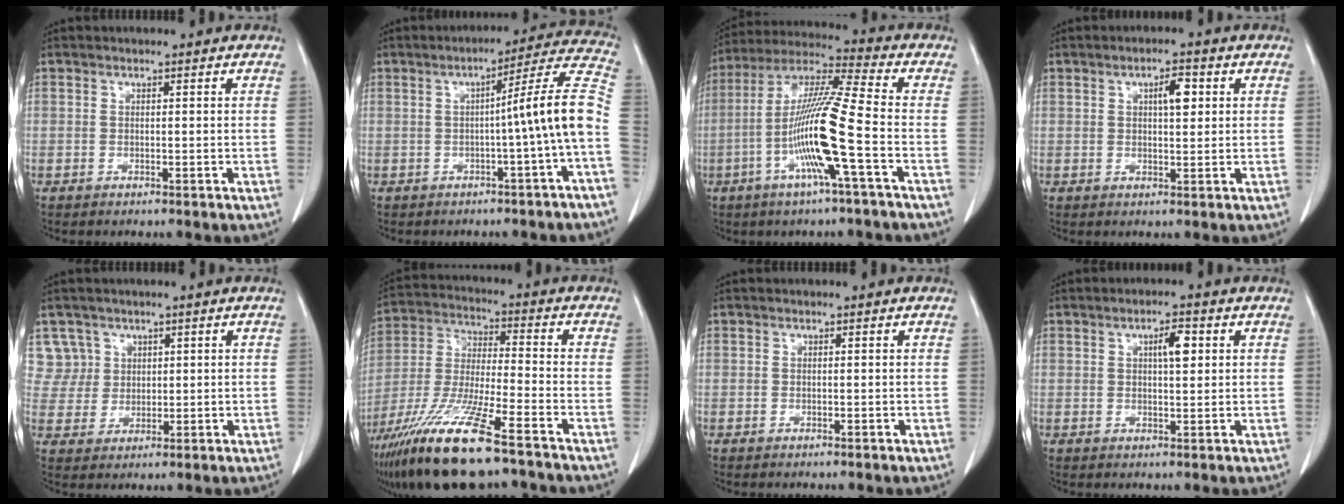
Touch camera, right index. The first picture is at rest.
{"total": 10.5, "force": [-1.6, -1.8, 10.2], "torque": [-0.127, 0.024, -0.027]}
{"total": 14.4, "force": [-4.1, -0.8, 13.8], "torque": [-0.272, -0.002, -0.088]}
{"total": 3.8, "force": [1.2, 1.1, 3.4], "torque": [-0.054, 0.006, 0.018]}
{"total": 5.1, "force": [2.6, 4.3, -0.5], "torque": [0.022, 0.010, 0.056]}
{"total": 17.8, "force": [-12.0, 1.7, 13.0], "torque": [-0.278, -0.049, -0.227]}
{"total": 0.0}
{"total": 3.8, "force": [1.2, 1.0, 3.4], "torque": [-0.054, 0.005, 0.018]}